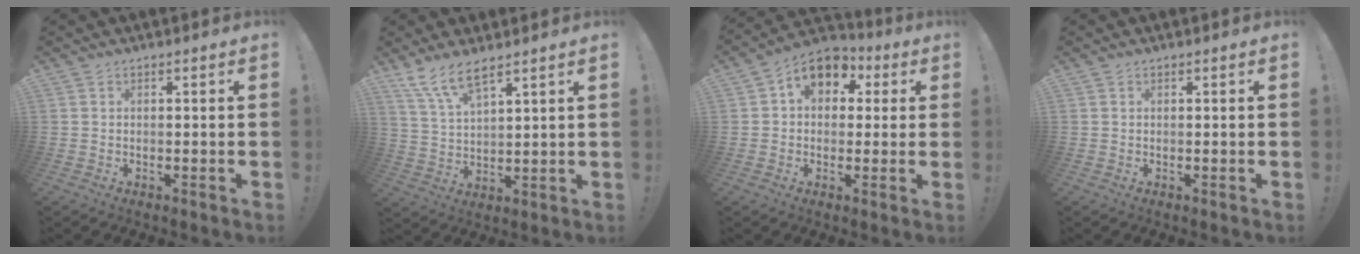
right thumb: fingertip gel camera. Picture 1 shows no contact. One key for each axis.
{"total": 8.4, "fx": 6.4, "fy": 2.1, "fz": 5.0, "tx": -0.107, "ty": -0.027, "tz": 0.122}
{"total": 9.9, "fx": 3.6, "fy": 7.5, "fz": 5.5, "tx": -0.072, "ty": -0.011, "tz": 0.070}
{"total": 0.0}